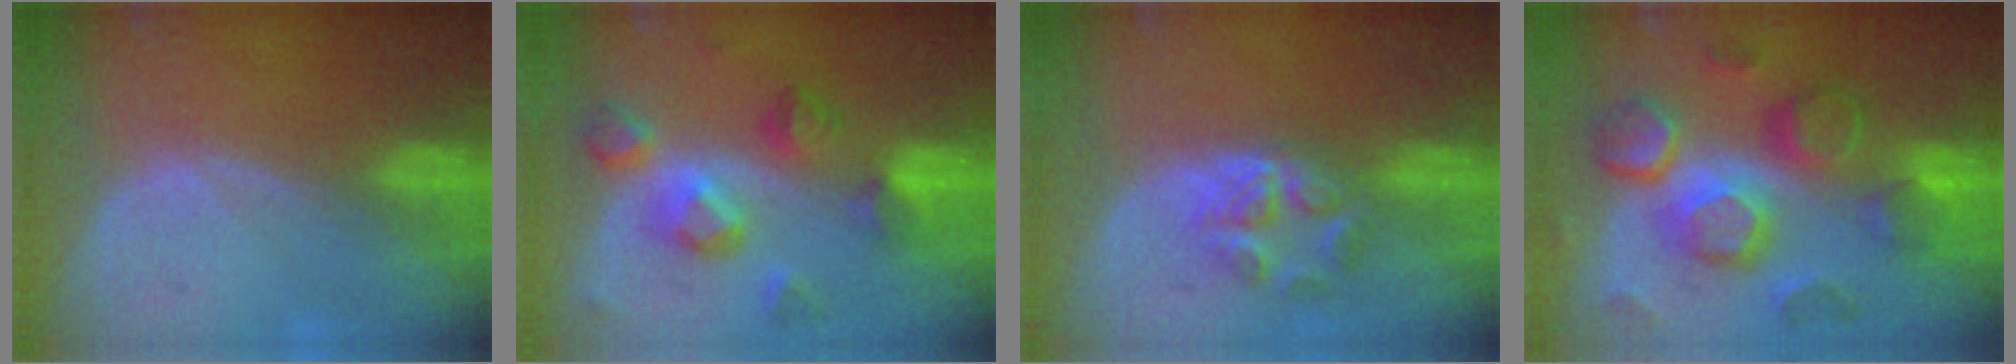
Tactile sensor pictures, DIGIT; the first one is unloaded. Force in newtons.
{"total": 8.1, "press": 8.1, "slide": 0.3}
{"total": 6.1, "press": 5.0, "slide": 3.4}
{"total": 12.3, "press": 12.3, "slide": 1.0}